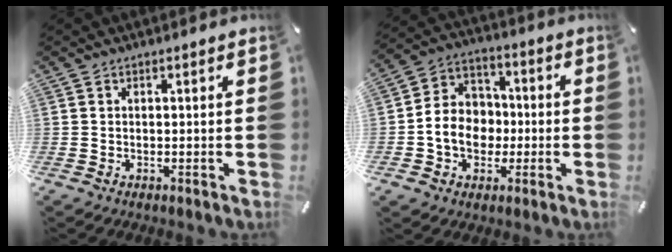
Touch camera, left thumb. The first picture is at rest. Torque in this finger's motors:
{"motor_torque": [1.25, 1.99, 0.70, 0.00, 0.10]}